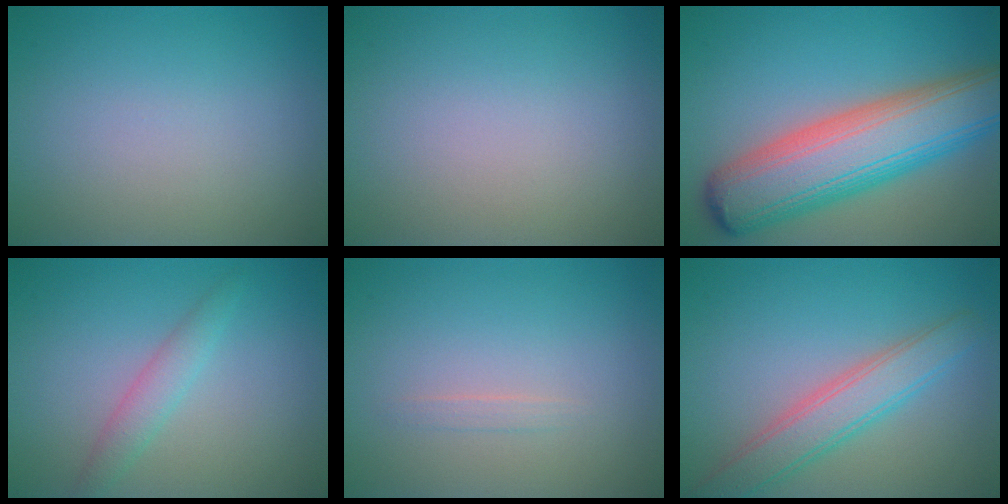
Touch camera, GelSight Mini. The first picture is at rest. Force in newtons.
{"total": 0.0}
{"total": 11.0, "press": 11.0, "slide": 0.4}
{"total": 2.0, "press": 2.0, "slide": 0.0}
{"total": 0.6, "press": 0.6, "slide": 0.0}
{"total": 4.3, "press": 4.2, "slide": 0.4}